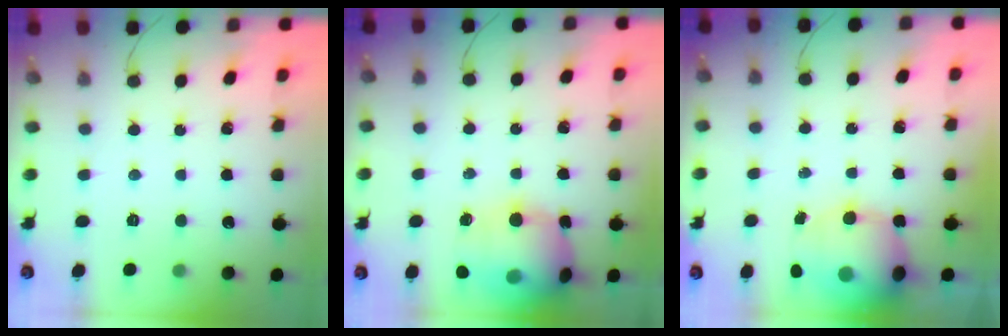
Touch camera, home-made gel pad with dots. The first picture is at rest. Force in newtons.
{"total": 17.3, "press": 16.9, "slide": 3.5}
{"total": 16.3, "press": 15.9, "slide": 3.8}